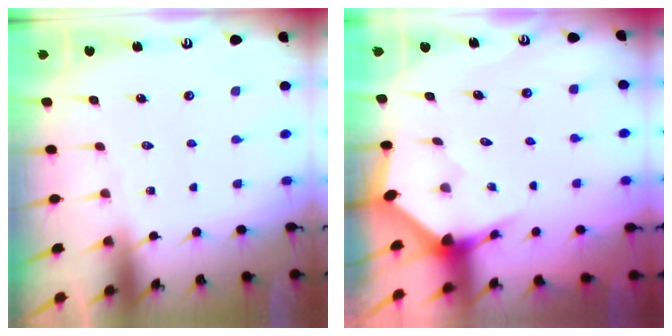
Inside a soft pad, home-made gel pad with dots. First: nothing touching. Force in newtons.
{"total": 3.4, "press": 3.4, "slide": 0.3}